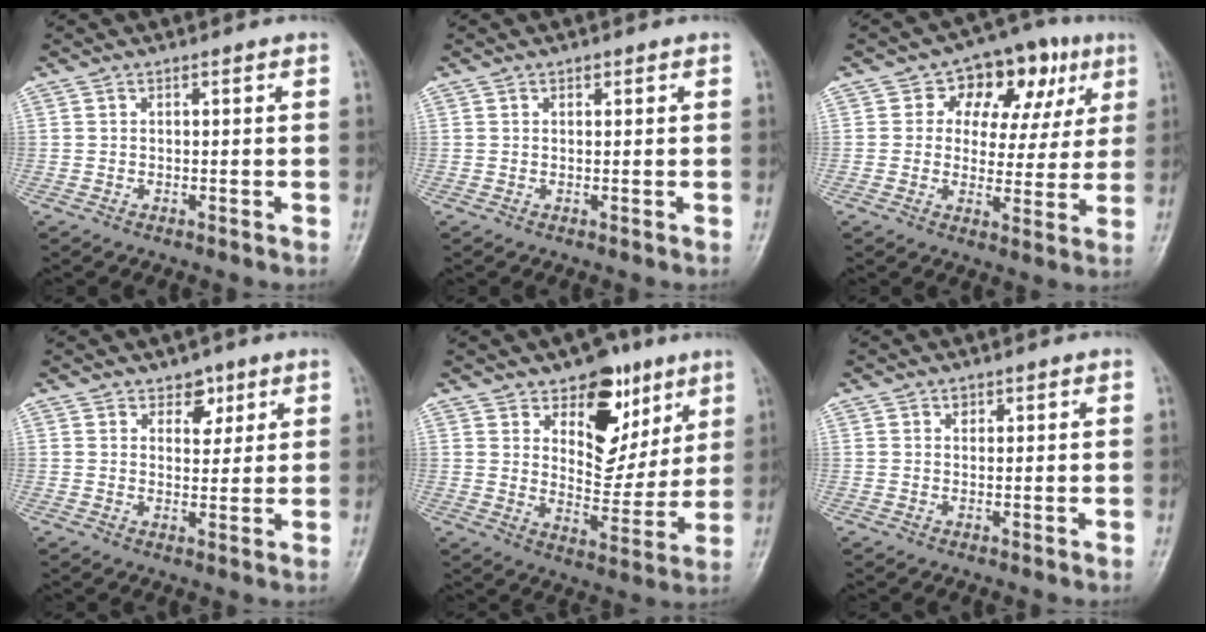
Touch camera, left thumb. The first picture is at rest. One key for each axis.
{"total": 0.7, "fx": 0.4, "fy": 0.5, "fz": 0.3, "tx": -0.002, "ty": -0.001, "tz": 0.005}
{"total": 13.7, "fx": 5.2, "fy": 9.4, "fz": 8.5, "tx": -0.056, "ty": 0.006, "tz": 0.070}
{"total": 4.3, "fx": 2.5, "fy": 2.9, "fz": 1.9, "tx": 0.002, "ty": -0.014, "tz": 0.038}
{"total": 14.3, "fx": 7.6, "fy": 8.6, "fz": 8.5, "tx": -0.070, "ty": -0.044, "tz": 0.122}
{"total": 1.1, "fx": 0.6, "fy": 0.8, "fz": 0.3, "tx": 0.004, "ty": -0.003, "tz": 0.010}